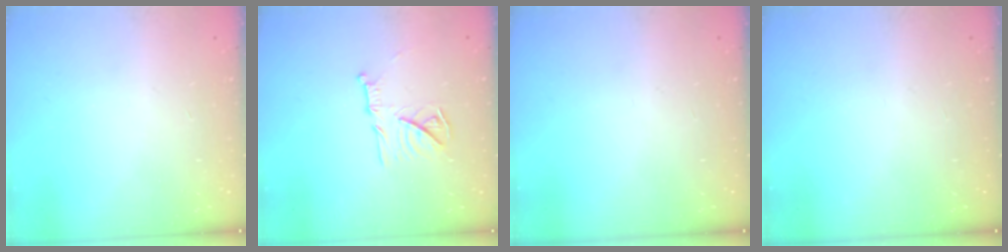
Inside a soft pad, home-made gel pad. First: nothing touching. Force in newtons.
{"total": 12.5, "press": 12.5, "slide": 0.8}
{"total": 0.0}
{"total": 0.0}